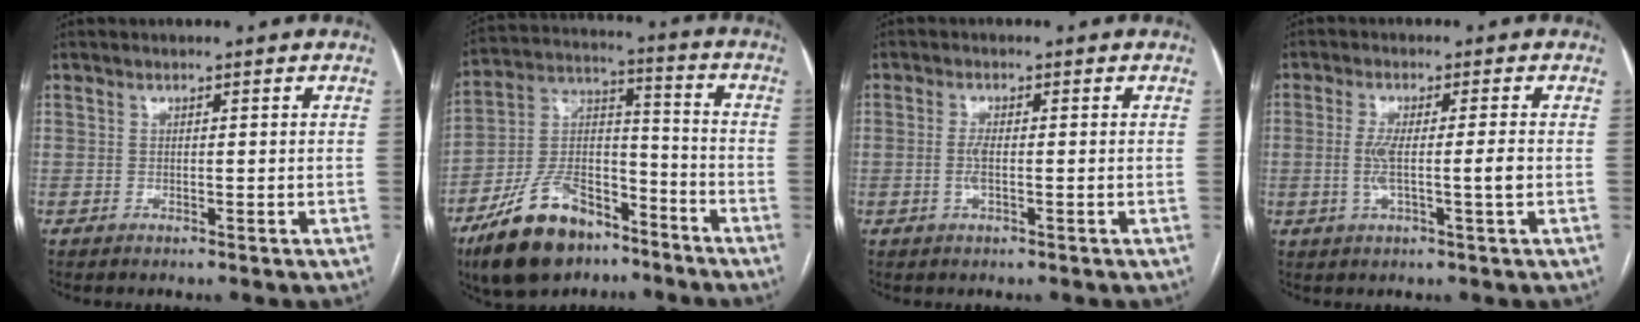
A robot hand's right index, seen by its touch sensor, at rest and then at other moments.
{"total": 17.0, "force": [-11.5, 8.0, 9.5], "torque": [-0.194, 0.019, -0.201]}
{"total": 2.2, "force": [-0.4, 0.4, 2.1], "torque": [-0.048, -0.001, -0.009]}
{"total": 5.1, "force": [-0.8, -0.1, 5.0], "torque": [-0.102, -0.003, -0.012]}